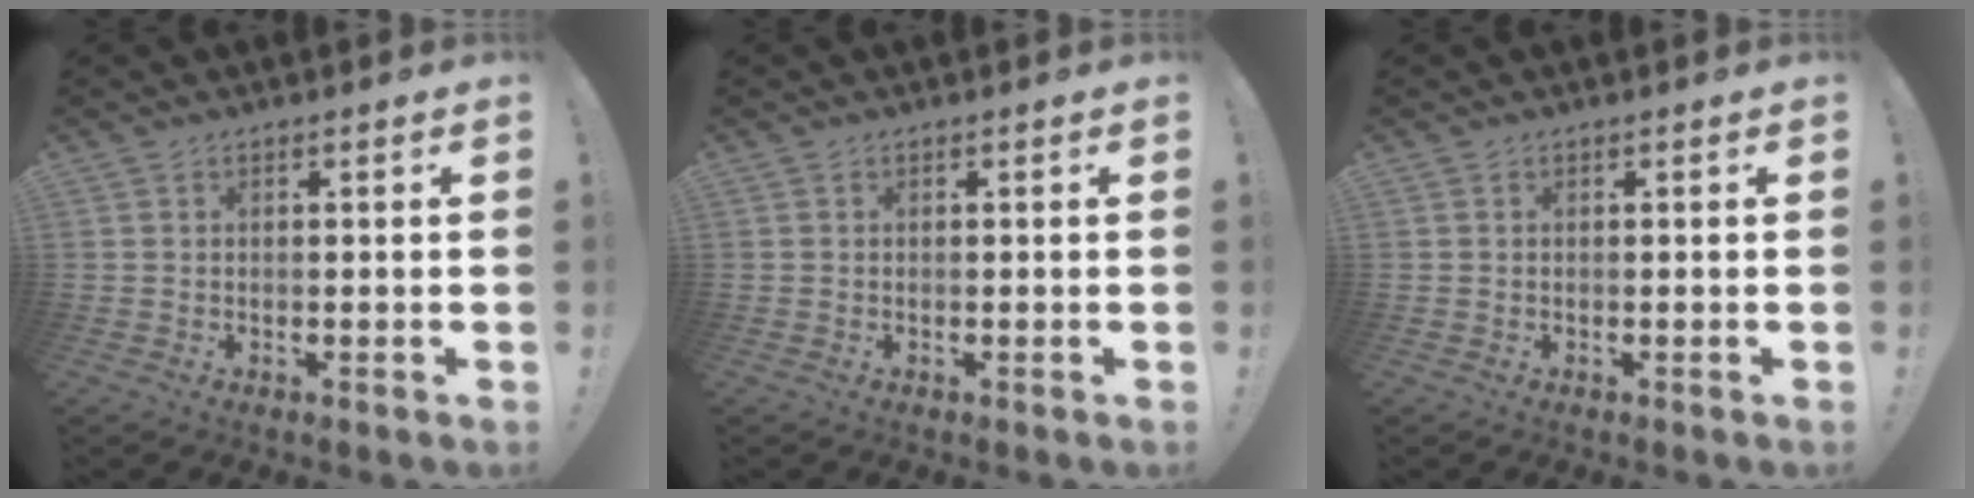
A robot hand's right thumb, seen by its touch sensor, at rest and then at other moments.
{"total": 0.0}
{"total": 0.0}